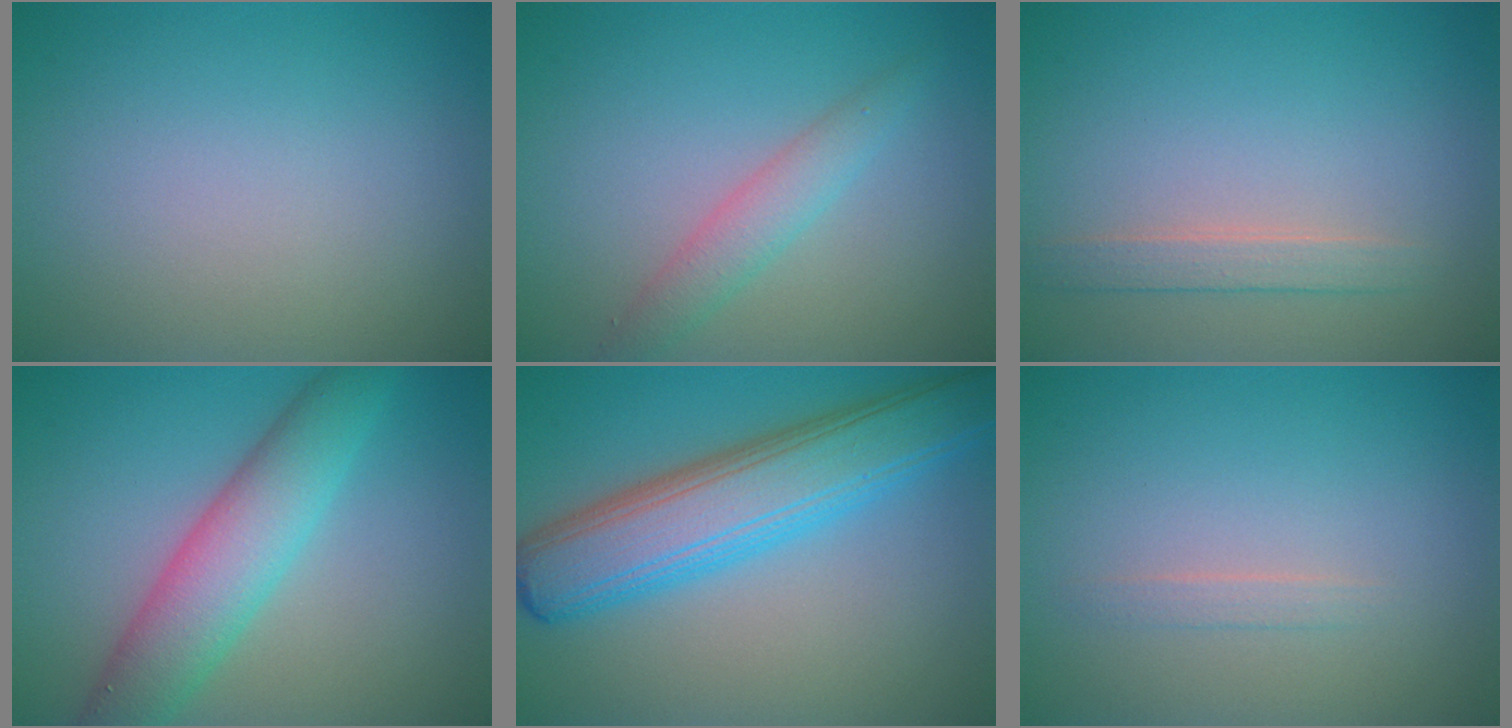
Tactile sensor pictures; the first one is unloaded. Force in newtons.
{"total": 2.7, "press": 2.7, "slide": 0.2}
{"total": 1.8, "press": 1.8, "slide": 0.1}
{"total": 6.0, "press": 6.0, "slide": 0.1}
{"total": 8.3, "press": 8.3, "slide": 0.2}
{"total": 0.8, "press": 0.8, "slide": 0.0}